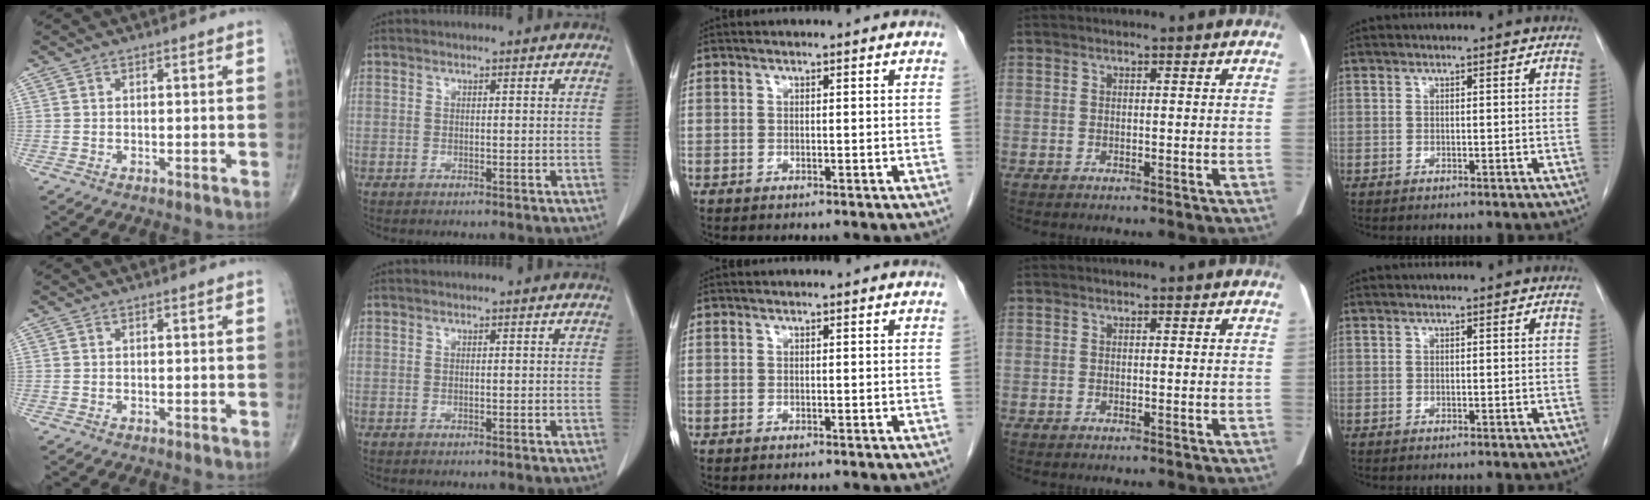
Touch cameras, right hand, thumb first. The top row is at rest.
{}